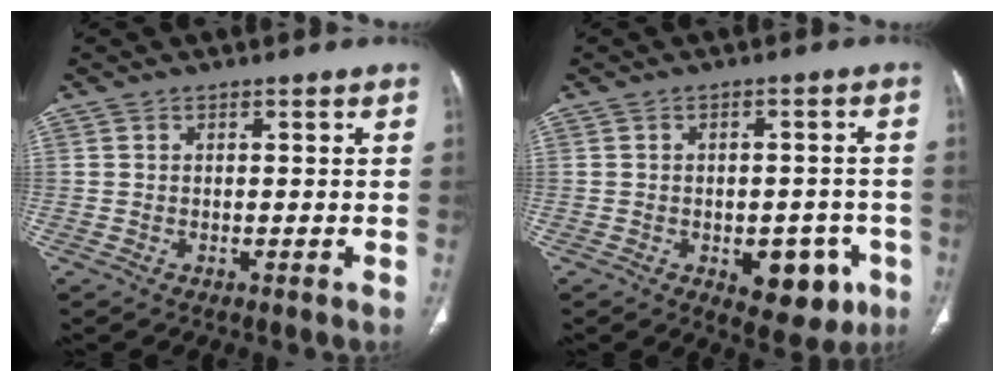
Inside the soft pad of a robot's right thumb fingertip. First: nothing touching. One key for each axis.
{"total": 9.7, "fx": -3.8, "fy": 5.6, "fz": 6.9, "tx": -0.051, "ty": 0.017, "tz": -0.036}